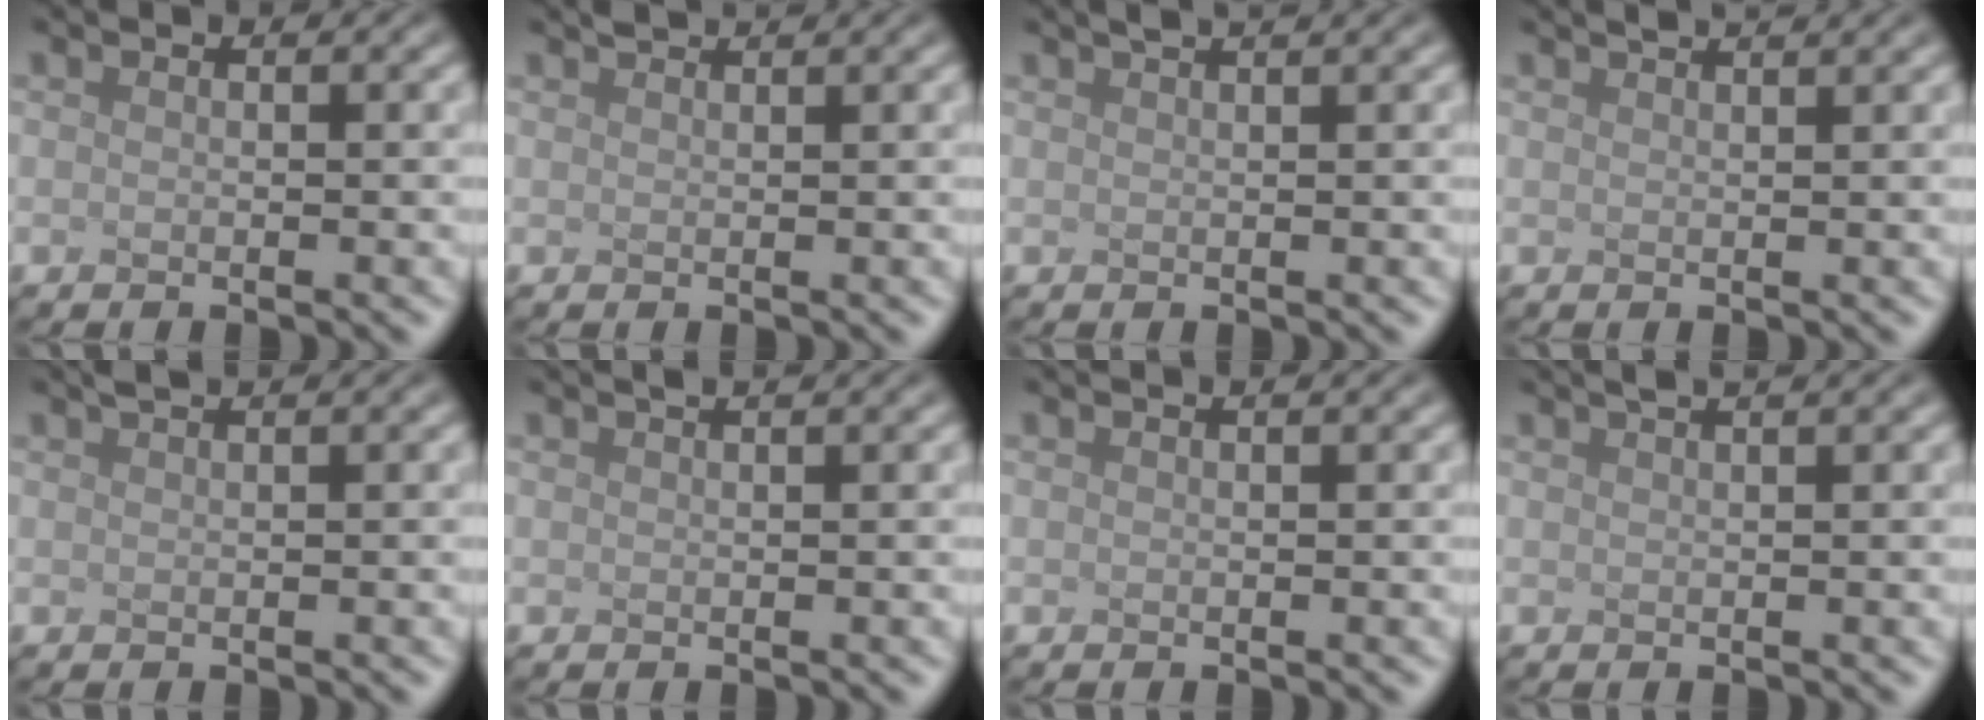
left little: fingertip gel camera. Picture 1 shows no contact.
{"total": 1.3, "force": [1.2, 0.1, 0.3], "torque": [-0.001, 0.003, 0.014]}
{"total": 3.4, "force": [2.4, 1.2, 2.1], "torque": [-0.005, 0.028, 0.000]}
{"total": 2.9, "force": [2.3, 0.9, 1.5], "torque": [0.002, 0.021, 0.000]}
{"total": 1.7, "force": [1.4, 0.3, 1.0], "torque": [-0.010, 0.011, 0.007]}
{"total": 2.6, "force": [1.7, 1.0, 1.6], "torque": [-0.002, 0.018, -0.008]}
{"total": 1.1, "force": [0.8, 0.4, 0.7], "torque": [-0.006, 0.006, -0.002]}
{"total": 3.9, "force": [2.6, 1.4, 2.5], "torque": [-0.012, 0.032, 0.005]}